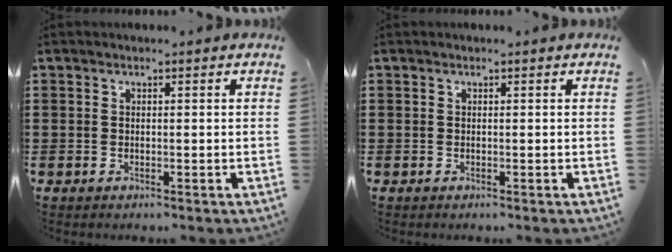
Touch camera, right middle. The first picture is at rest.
{"total": 0.0}